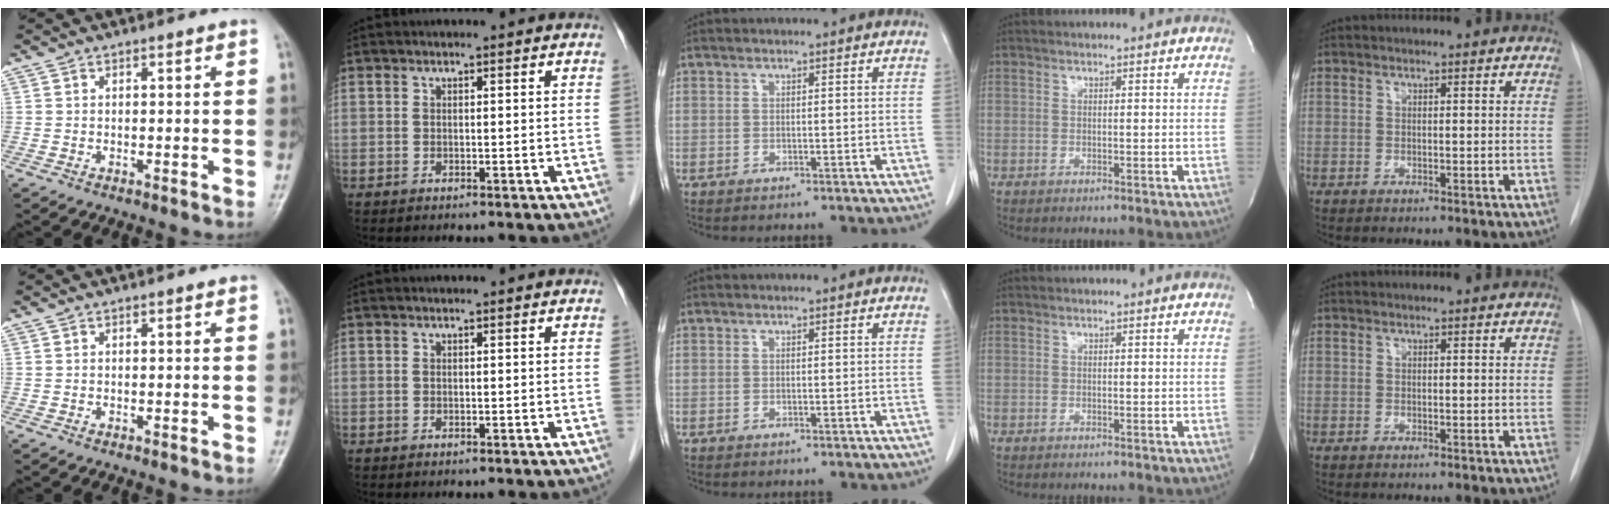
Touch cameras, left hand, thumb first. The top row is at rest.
{}